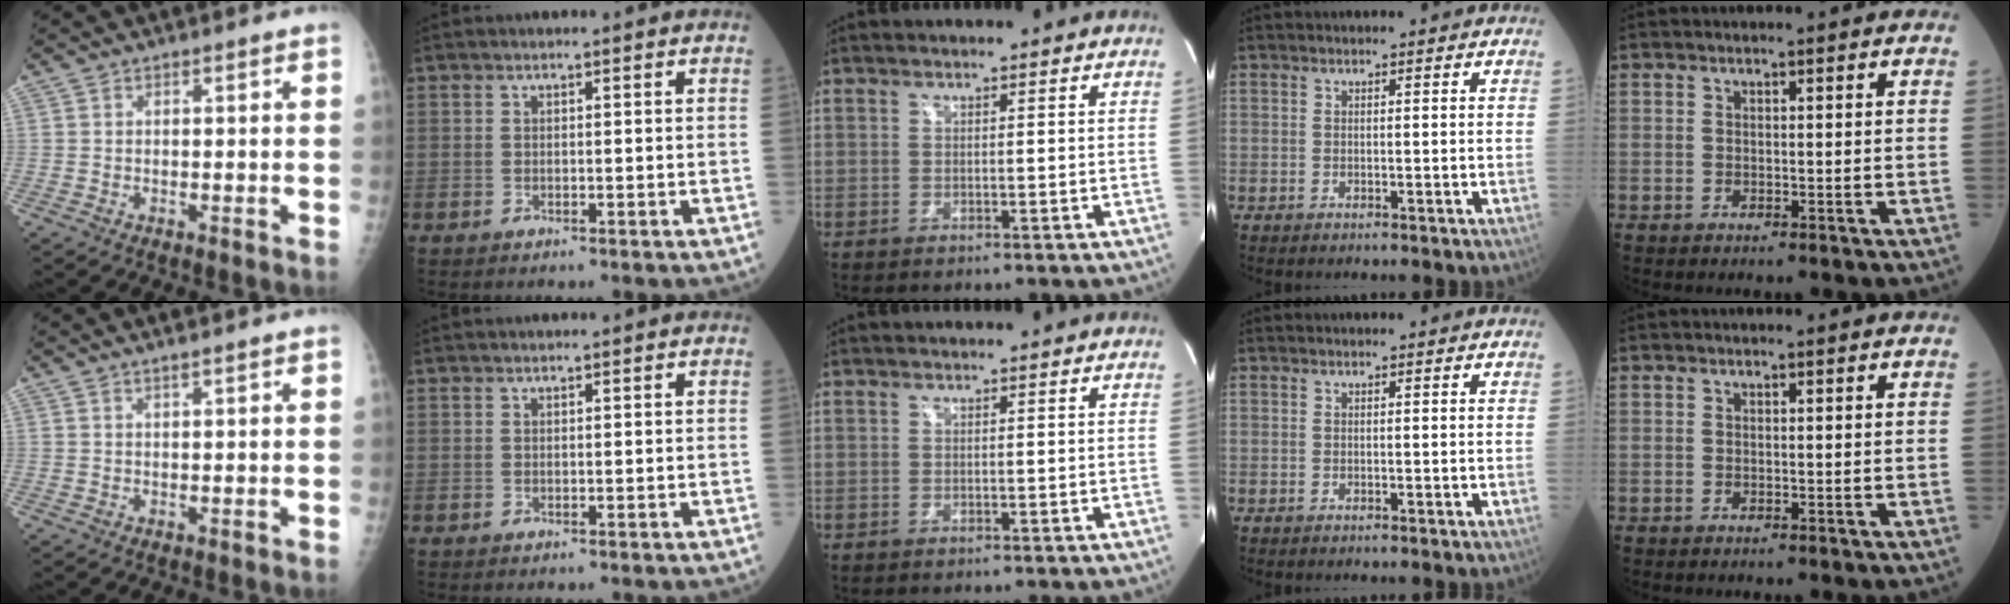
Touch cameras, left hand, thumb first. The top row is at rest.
{"thumb": {"total": 1.4, "force": [1.0, -0.1, 0.9], "torque": [-0.015, -0.002, 0.019]}, "index": {"total": 0.7, "force": [0.6, 0.0, 0.2], "torque": [-0.003, 0.015, 0.012]}}